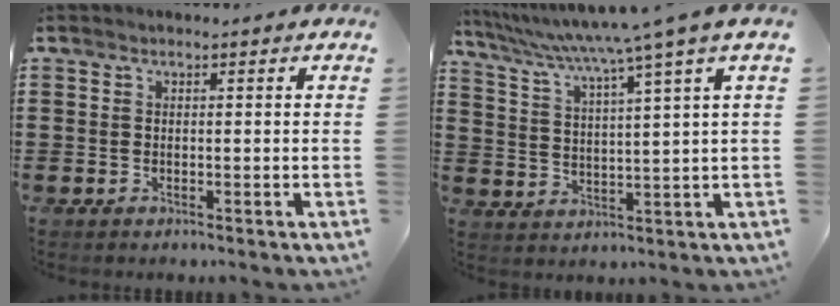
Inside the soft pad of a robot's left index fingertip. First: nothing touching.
{"total": 6.0, "force": [4.4, -1.4, 3.8], "torque": [-0.092, -0.038, 0.067]}